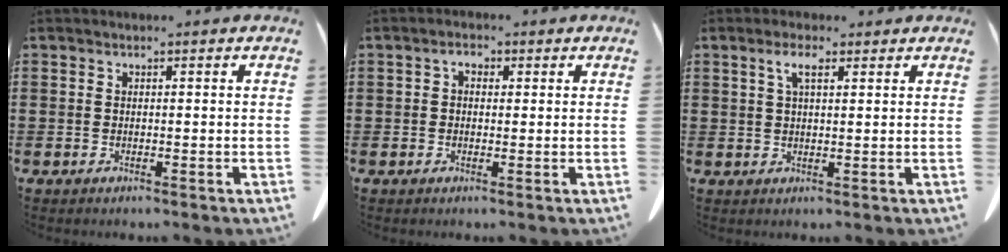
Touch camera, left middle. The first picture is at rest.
{"total": 1.9, "force": [0.4, 1.2, 1.4], "torque": [-0.031, 0.009, 0.004]}
{"total": 3.6, "force": [1.9, 1.1, 2.8], "torque": [-0.062, 0.008, 0.032]}